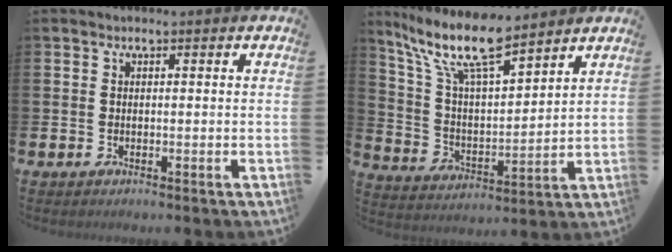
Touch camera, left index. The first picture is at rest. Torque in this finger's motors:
{"motor_torque": [0.67, -0.62, 0.93, 0.21]}